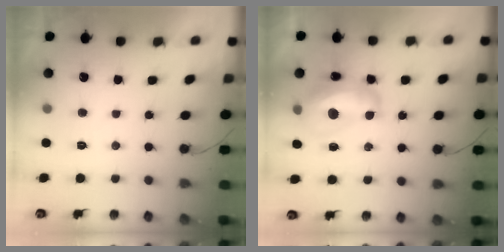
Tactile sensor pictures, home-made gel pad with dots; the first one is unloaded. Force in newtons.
{"total": 13.8, "press": 13.8, "slide": 1.1}